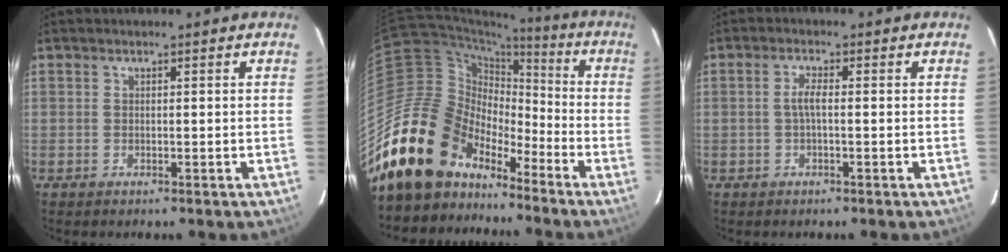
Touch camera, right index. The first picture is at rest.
{"total": 19.9, "force": [-14.7, 11.5, 6.9], "torque": [-0.146, 0.026, -0.259]}
{"total": 2.3, "force": [-0.3, 0.4, 2.2], "torque": [-0.046, 0.005, -0.006]}